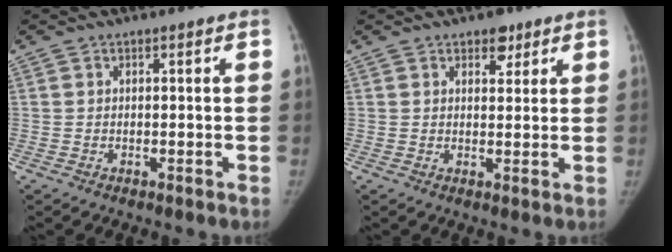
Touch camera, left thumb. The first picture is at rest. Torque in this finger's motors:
{"motor_torque": [0.20, -0.06, 0.37, -0.44, 0.08]}